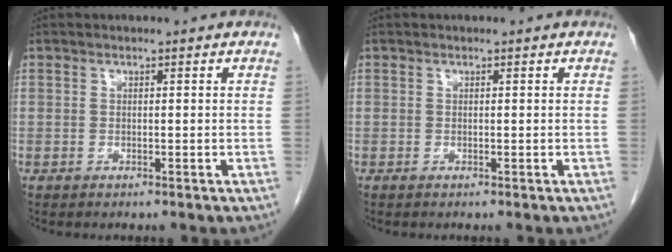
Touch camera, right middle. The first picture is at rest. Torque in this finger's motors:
{"motor_torque": [-0.01, 0.00, 0.00, -0.01]}